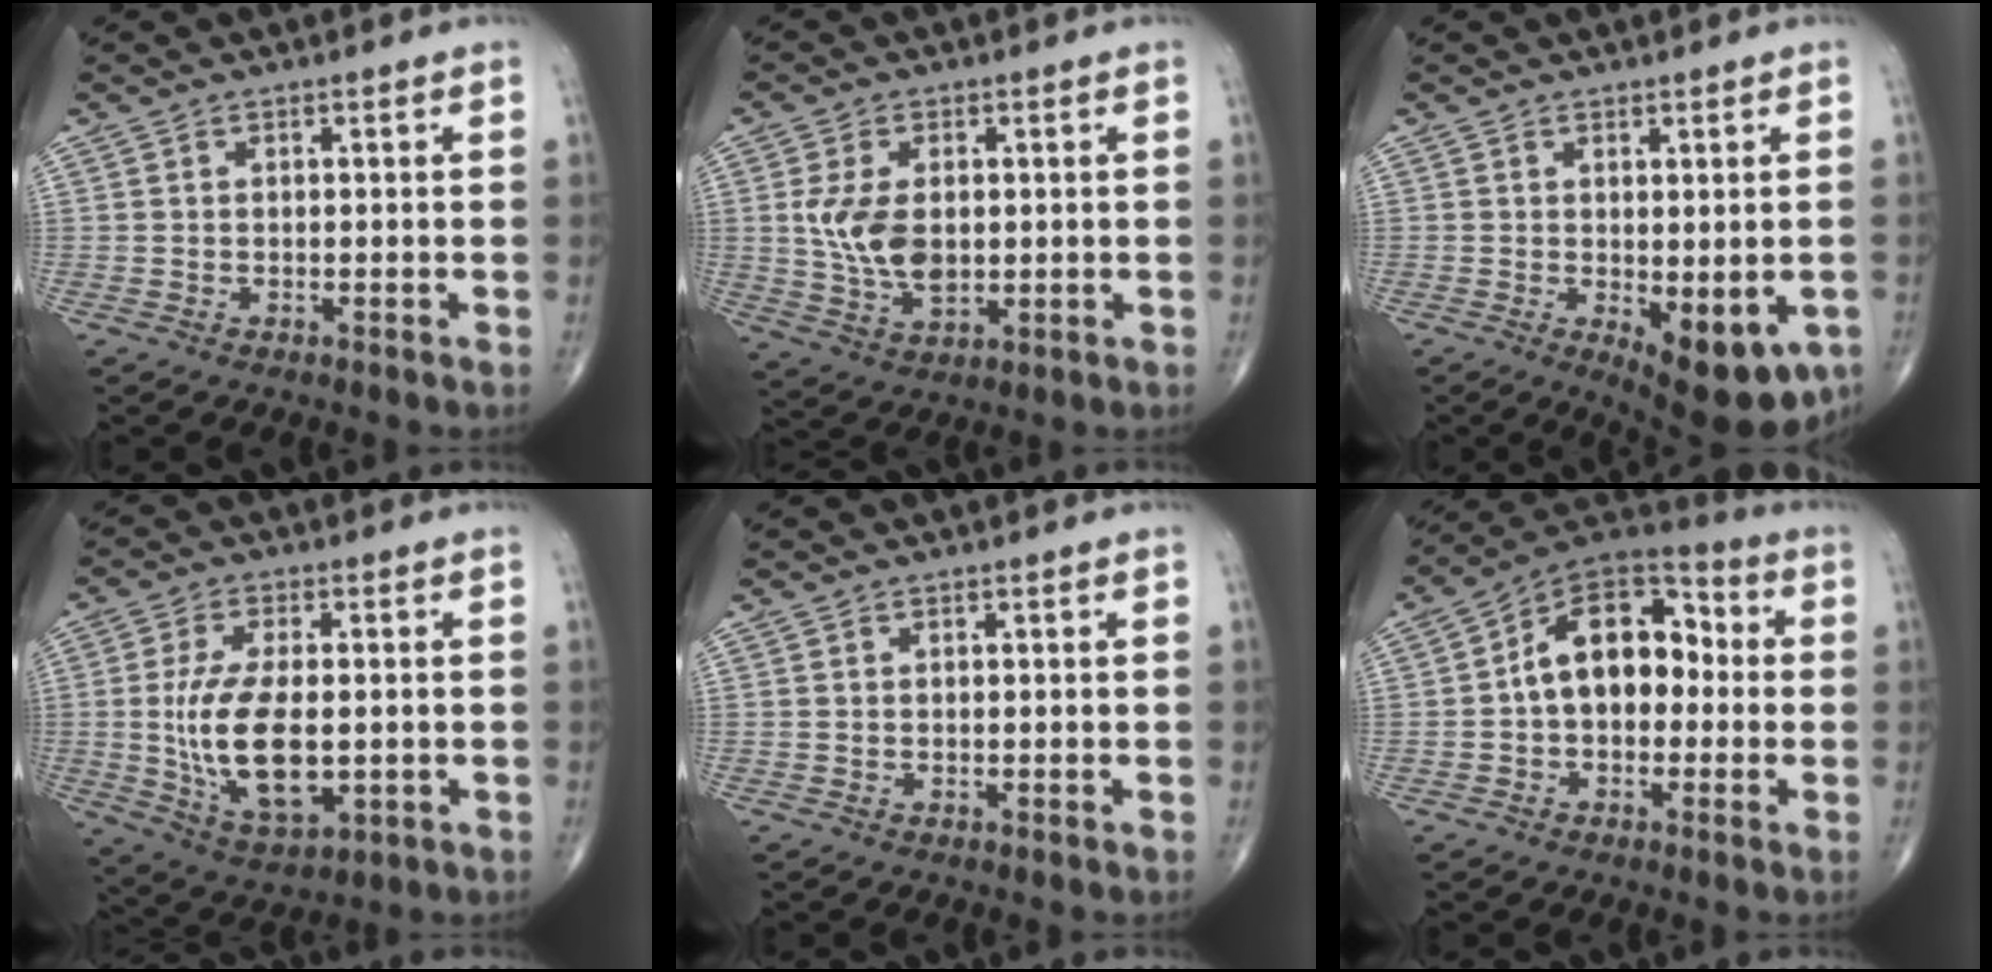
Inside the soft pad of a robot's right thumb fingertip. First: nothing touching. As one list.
[{"total": 9.6, "force": [0.8, 5.7, 7.7], "torque": [-0.144, -0.009, 0.025]}, {"total": 11.0, "force": [-3.5, 4.6, 9.4], "torque": [-0.104, -0.015, -0.035]}, {"total": 14.6, "force": [-1.1, 7.1, 12.7], "torque": [-0.237, -0.013, -0.009]}, {"total": 0.0}, {"total": 14.5, "force": [0.2, 9.5, 11.0], "torque": [-0.131, 0.048, -0.013]}]